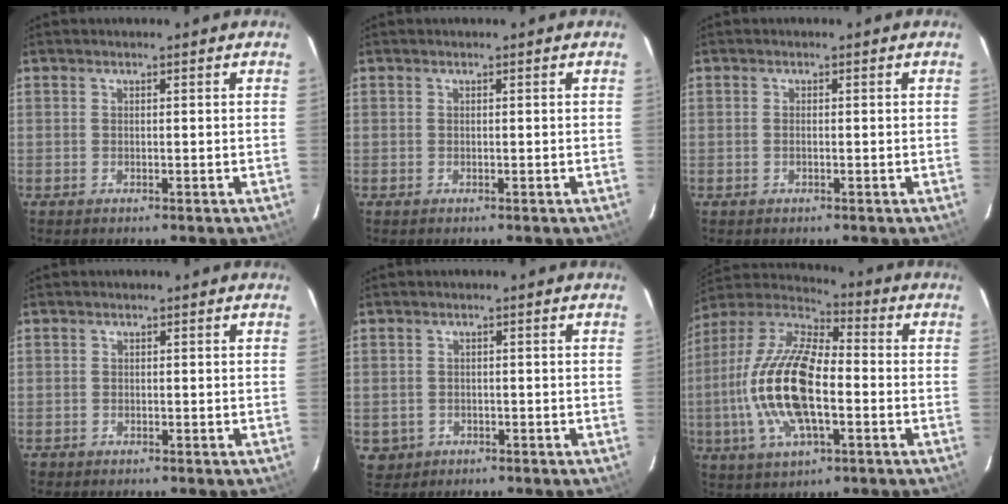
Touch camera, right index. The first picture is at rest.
{"total": 0.0}
{"total": 0.6, "force": [0.0, 0.2, 0.6], "torque": [-0.013, 0.001, -0.002]}
{"total": 1.0, "force": [-0.4, 0.9, -0.1], "torque": [-0.002, 0.004, -0.005]}
{"total": 4.4, "force": [-1.4, 4.1, 0.5], "torque": [-0.019, 0.011, -0.013]}
{"total": 19.4, "force": [-3.2, 8.0, 17.3], "torque": [-0.358, 0.000, -0.069]}